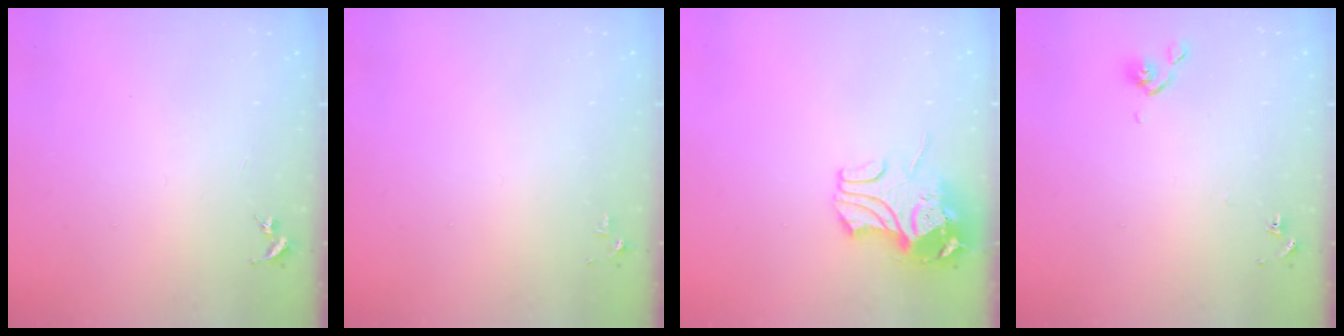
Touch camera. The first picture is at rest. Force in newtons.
{"total": 2.8, "press": 2.8, "slide": 0.4}
{"total": 11.3, "press": 11.2, "slide": 1.6}
{"total": 5.9, "press": 5.8, "slide": 0.8}